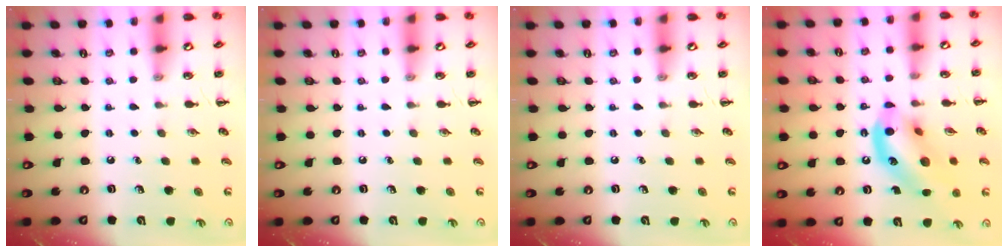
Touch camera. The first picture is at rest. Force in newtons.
{"total": 0.0}
{"total": 0.0}
{"total": 14.0, "press": 13.6, "slide": 3.3}